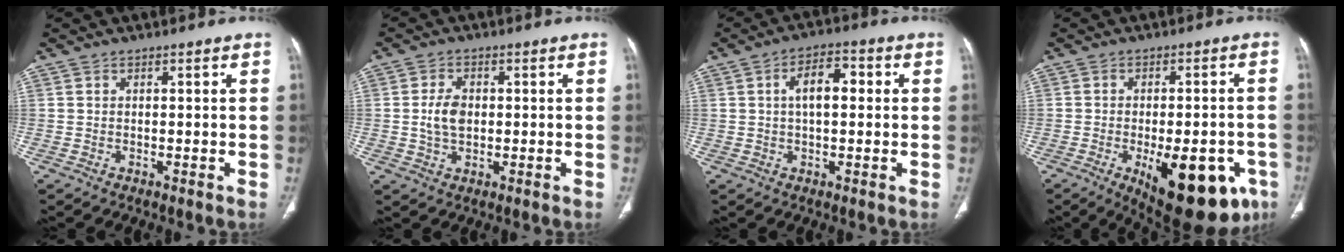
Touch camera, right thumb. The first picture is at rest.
{"total": 4.9, "force": [0.1, 3.2, 3.7], "torque": [-0.071, 0.004, 0.003]}
{"total": 6.8, "force": [1.1, 3.4, 5.8], "torque": [-0.089, 0.018, 0.013]}
{"total": 19.7, "force": [-8.0, 8.6, 15.9], "torque": [-0.152, 0.007, -0.091]}